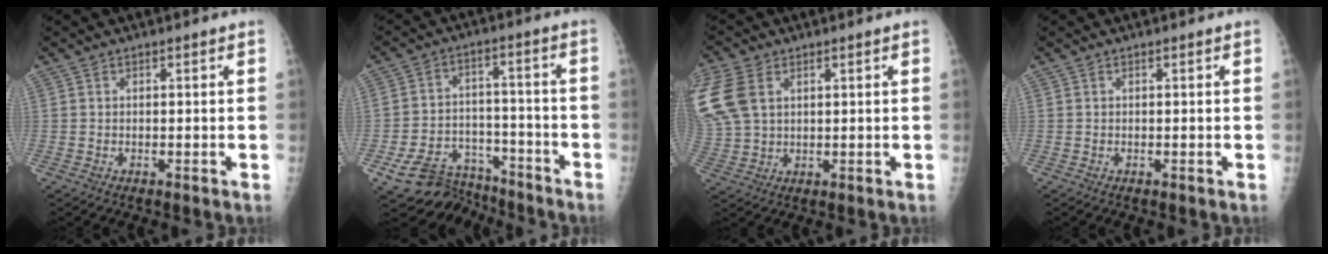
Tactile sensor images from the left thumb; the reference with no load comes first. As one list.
[{"total": 13.7, "force": [-10.9, 7.6, 3.0], "torque": [-0.031, 0.080, -0.170]}, {"total": 12.4, "force": [4.3, 8.3, 8.1], "torque": [-0.217, 0.003, 0.092]}, {"total": 0.0}]